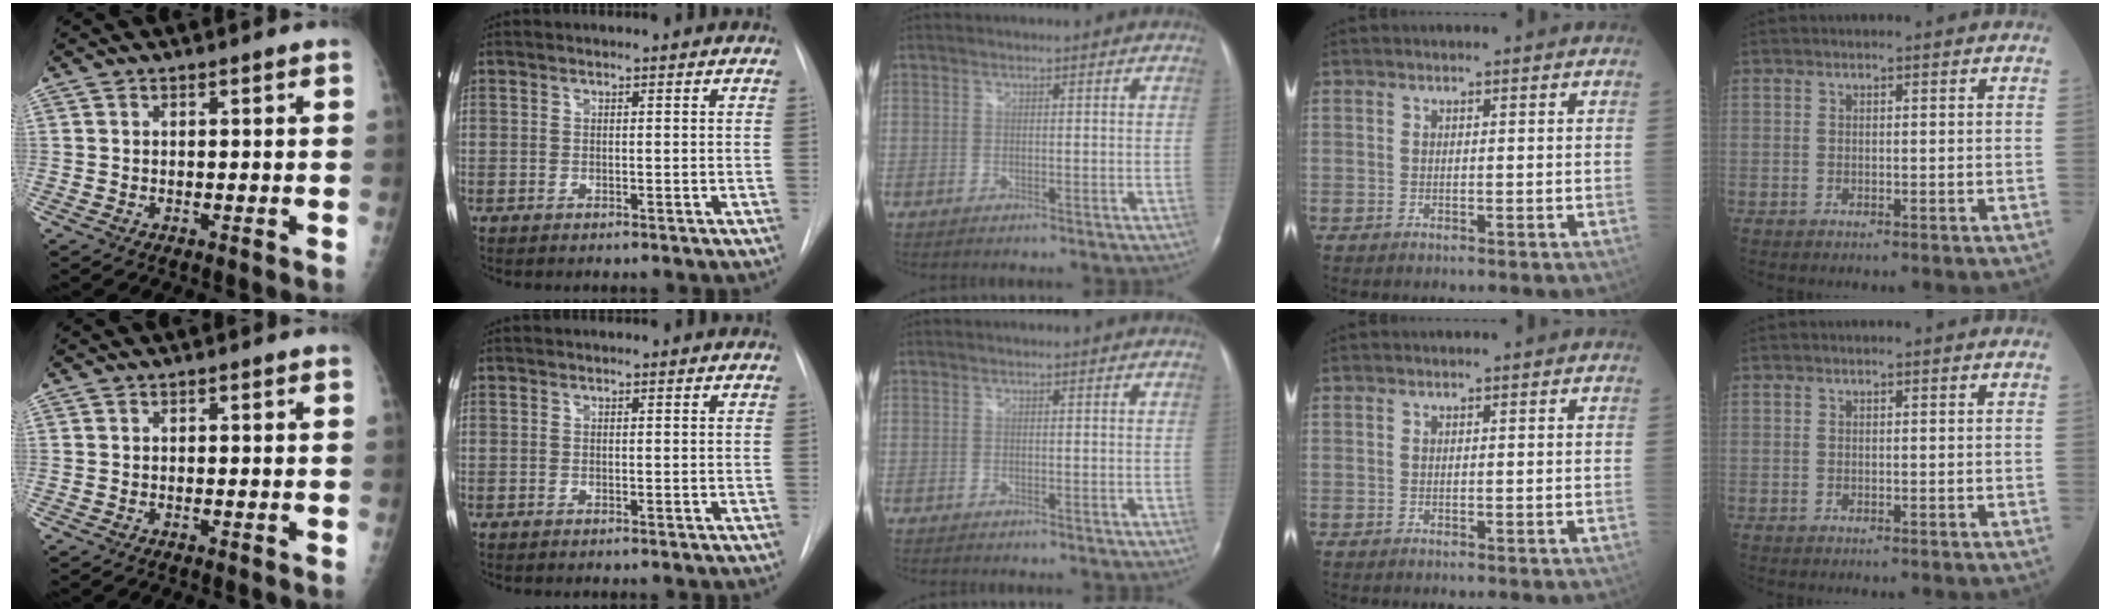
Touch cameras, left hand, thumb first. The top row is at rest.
{}